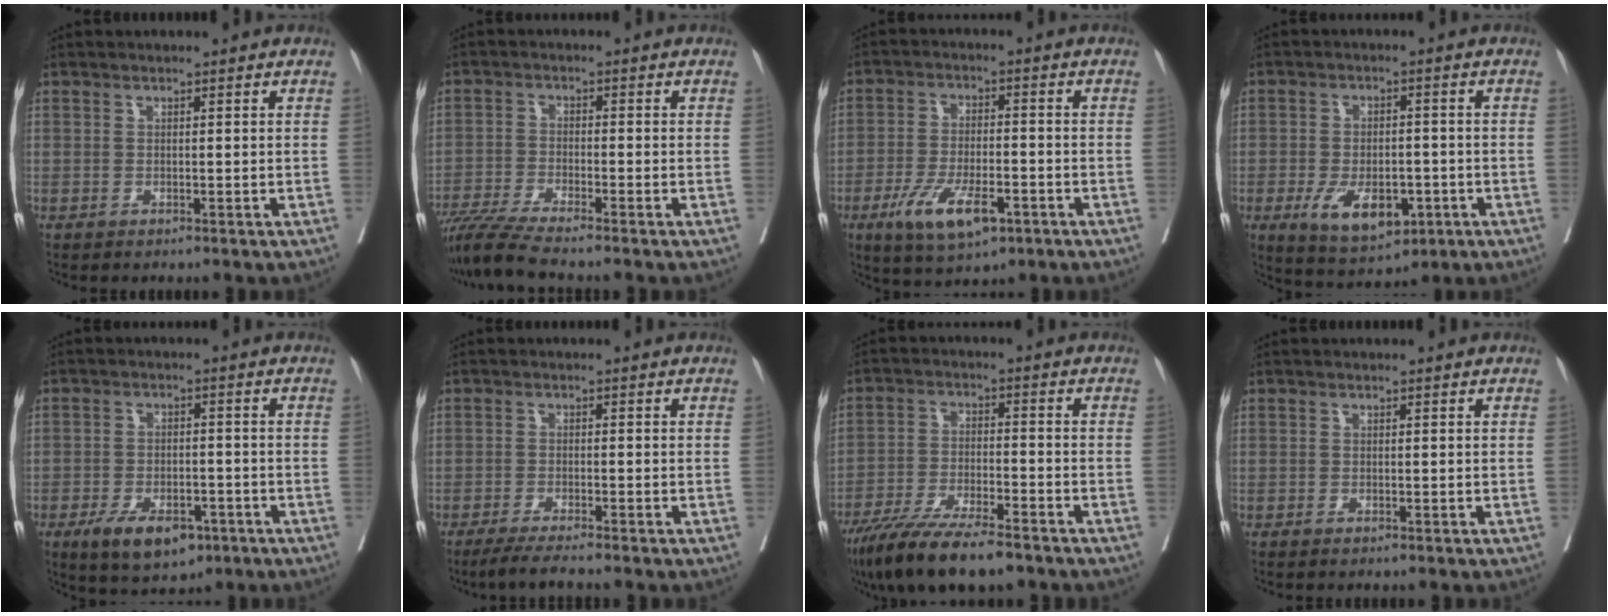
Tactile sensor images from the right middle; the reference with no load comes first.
{"total": 7.0, "force": [-6.1, -1.3, 3.1], "torque": [-0.051, -0.025, -0.113]}
{"total": 9.4, "force": [-4.7, 3.2, 7.5], "torque": [-0.144, -0.014, -0.075]}
{"total": 9.0, "force": [-3.4, 4.5, 6.9], "torque": [-0.118, -0.011, -0.043]}
{"total": 8.5, "force": [-4.9, 4.2, 5.6], "torque": [-0.090, -0.005, -0.072]}
{"total": 4.3, "force": [-3.6, -0.5, 2.2], "torque": [-0.038, -0.013, -0.066]}
{"total": 13.5, "force": [-10.6, 2.2, 8.0], "torque": [-0.137, -0.033, -0.182]}
{"total": 0.0}